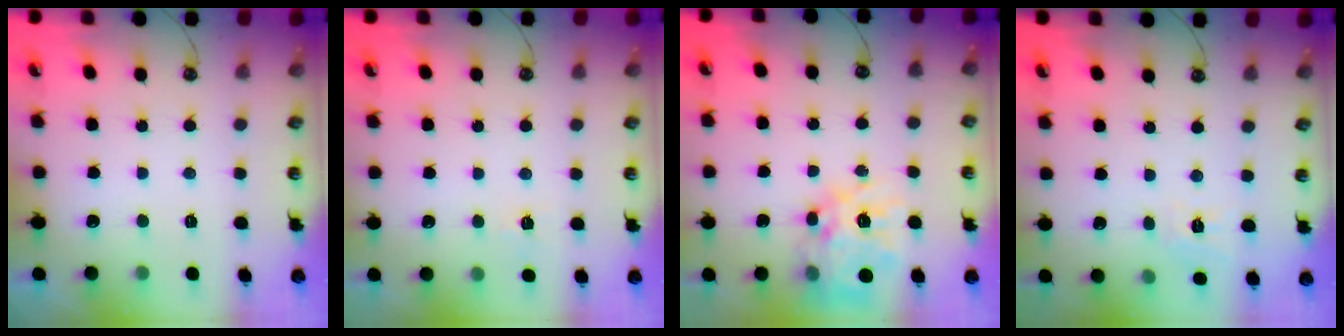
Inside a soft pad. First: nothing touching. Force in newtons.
{"total": 2.8, "press": 2.8, "slide": 0.3}
{"total": 16.1, "press": 16.0, "slide": 1.5}
{"total": 7.0, "press": 6.9, "slide": 0.8}